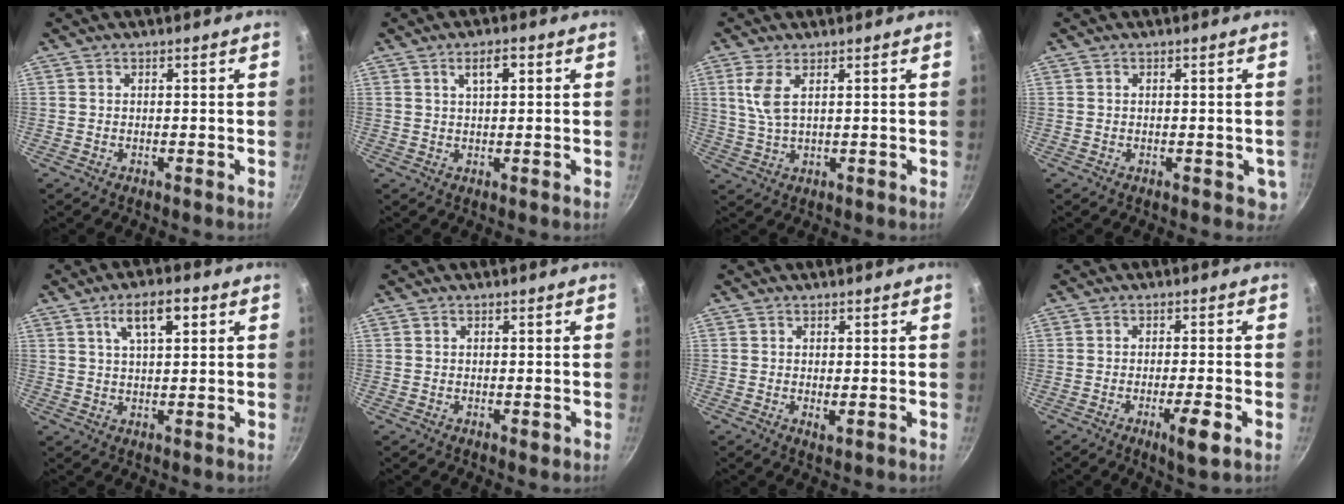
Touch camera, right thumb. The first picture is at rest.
{"total": 3.8, "force": [1.6, 1.5, 3.1], "torque": [-0.046, 0.005, 0.028]}
{"total": 5.2, "force": [2.0, 1.8, 4.4], "torque": [-0.096, -0.010, 0.043]}
{"total": 2.4, "force": [-0.1, 1.8, 1.6], "torque": [-0.014, -0.001, -0.001]}
{"total": 7.3, "force": [3.1, 2.9, 6.0], "torque": [-0.091, 0.001, 0.053]}
{"total": 0.8, "force": [0.0, 0.6, 0.5], "torque": [-0.004, 0.001, -0.001]}
{"total": 1.5, "force": [-0.1, 0.7, 1.3], "torque": [-0.025, -0.004, 0.000]}
{"total": 5.4, "force": [-2.2, 0.7, 4.9], "torque": [-0.083, 0.007, -0.031]}